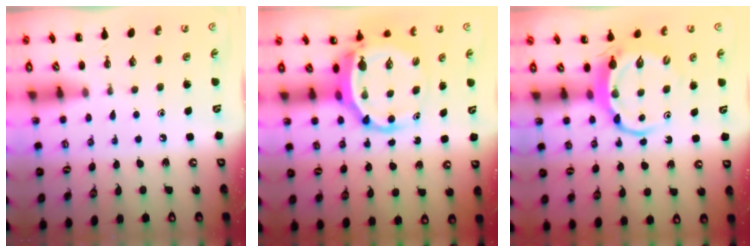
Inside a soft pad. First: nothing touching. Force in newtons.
{"total": 7.0, "press": 6.7, "slide": 2.2}
{"total": 6.7, "press": 6.6, "slide": 0.9}